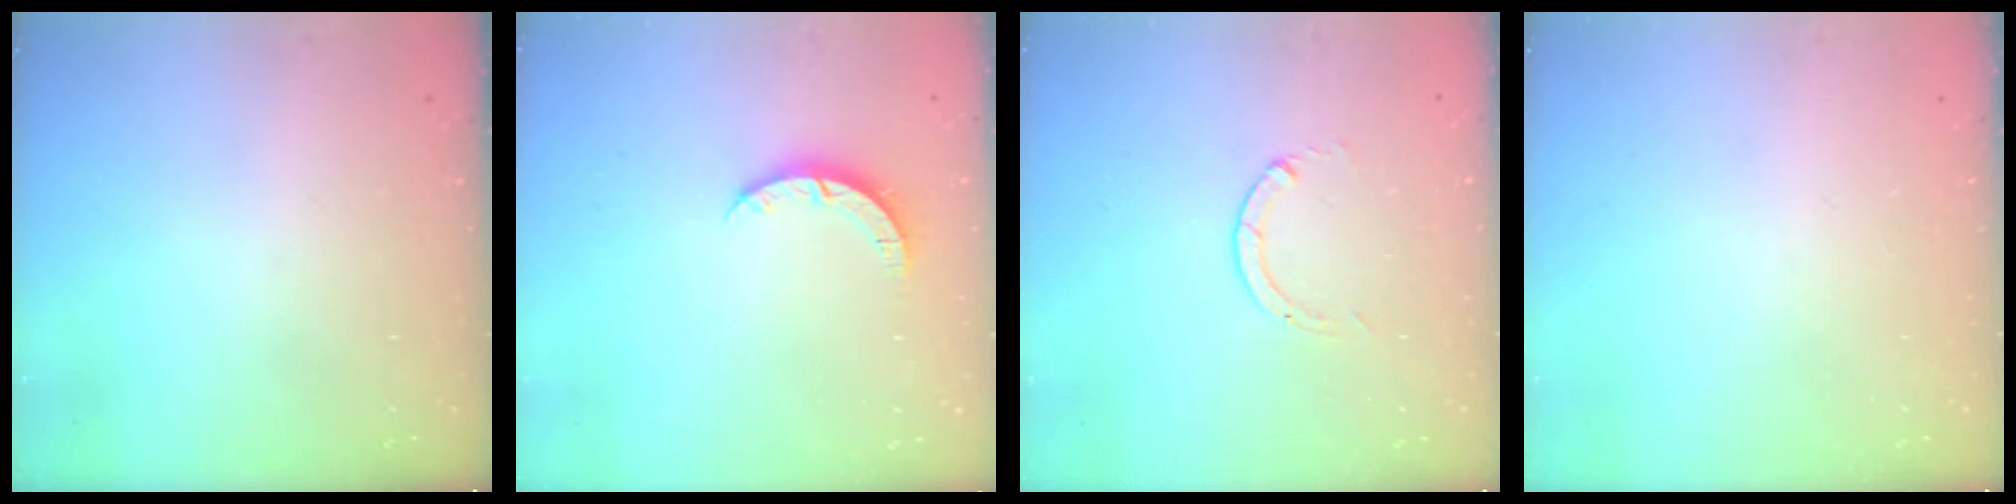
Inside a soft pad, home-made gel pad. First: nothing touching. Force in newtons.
{"total": 4.0, "press": 4.0, "slide": 0.3}
{"total": 0.6, "press": 0.5, "slide": 0.1}
{"total": 0.0}